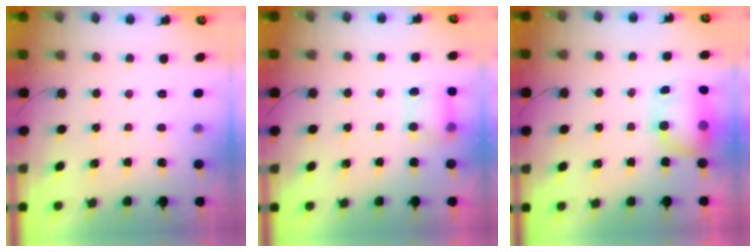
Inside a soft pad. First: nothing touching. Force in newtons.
{"total": 5.1, "press": 5.0, "slide": 0.8}
{"total": 8.4, "press": 7.9, "slide": 2.6}